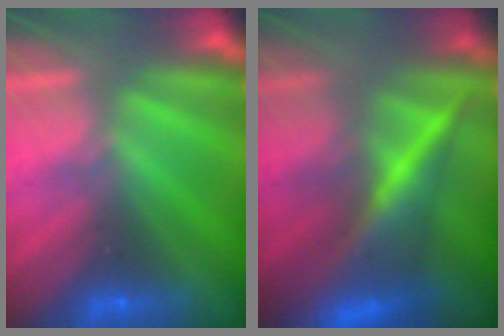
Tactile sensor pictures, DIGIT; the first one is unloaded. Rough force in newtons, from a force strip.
{"total": 8.4}